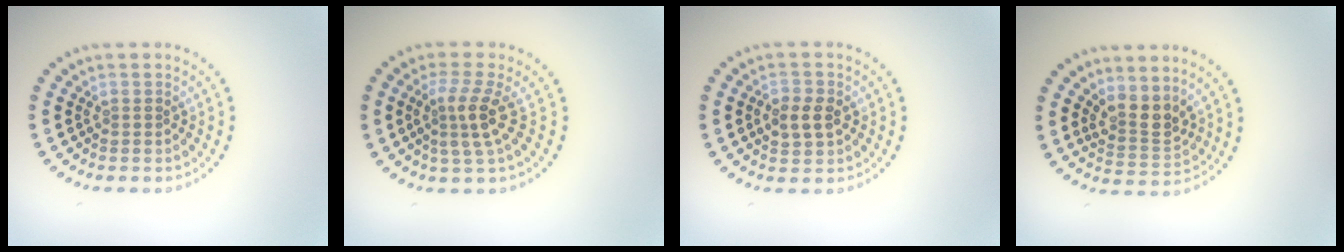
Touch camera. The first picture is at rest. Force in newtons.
{"total": 3.0, "press": 2.3, "slide": 1.9}
{"total": 2.7, "press": 2.7, "slide": 0.1}
{"total": 2.9, "press": 2.4, "slide": 1.6}